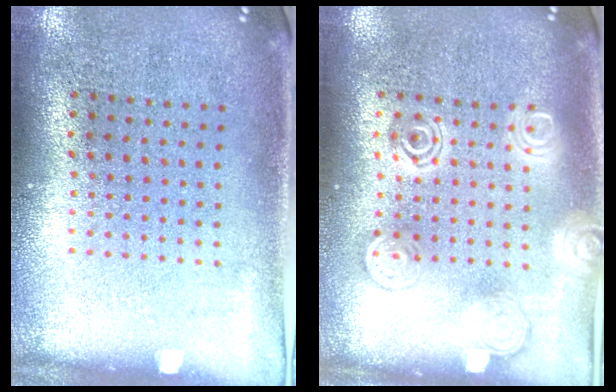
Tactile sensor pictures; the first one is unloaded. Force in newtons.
{"total": 2.7, "press": 2.7, "slide": 0.4}